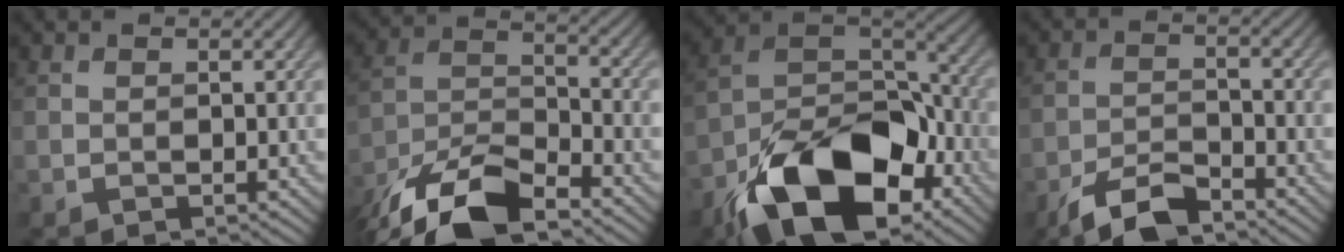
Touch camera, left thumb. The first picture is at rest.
{"total": 12.5, "force": [-9.2, 4.3, 7.3], "torque": [-0.147, -0.005, -0.187]}
{"total": 17.3, "force": [-10.0, 8.9, 10.9], "torque": [-0.196, -0.030, -0.190]}
{"total": 7.1, "force": [-5.5, 2.2, 4.0], "torque": [-0.076, -0.001, -0.110]}